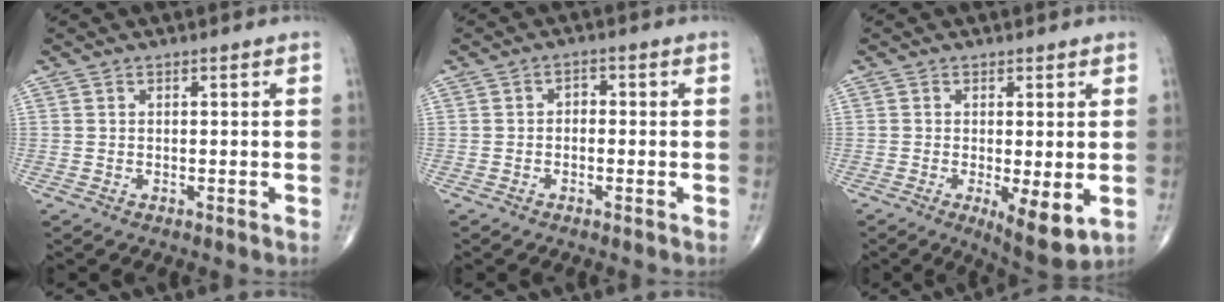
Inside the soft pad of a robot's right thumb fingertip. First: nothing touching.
{"total": 1.9, "force": [-0.5, 1.4, 1.2], "torque": [-0.007, 0.011, -0.015]}
{"total": 7.4, "force": [-1.6, 2.2, 6.9], "torque": [-0.107, -0.024, -0.022]}